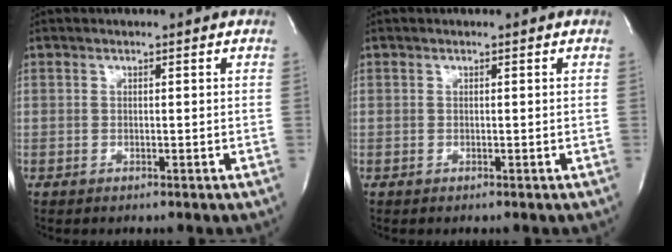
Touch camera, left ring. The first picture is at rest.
{"total": 0.0}